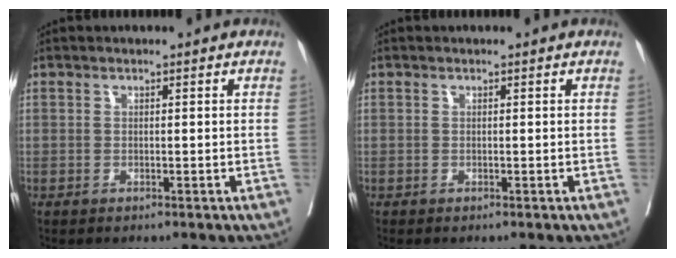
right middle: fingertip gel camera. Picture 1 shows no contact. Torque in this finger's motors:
{"motor_torque": [-0.17, -0.17, 0.01, 0.02]}